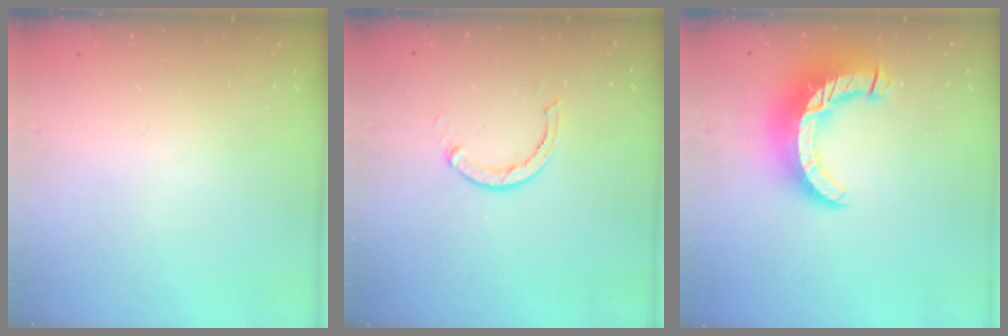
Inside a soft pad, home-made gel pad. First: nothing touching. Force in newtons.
{"total": 2.9, "press": 2.8, "slide": 0.5}
{"total": 13.7, "press": 13.7, "slide": 1.3}